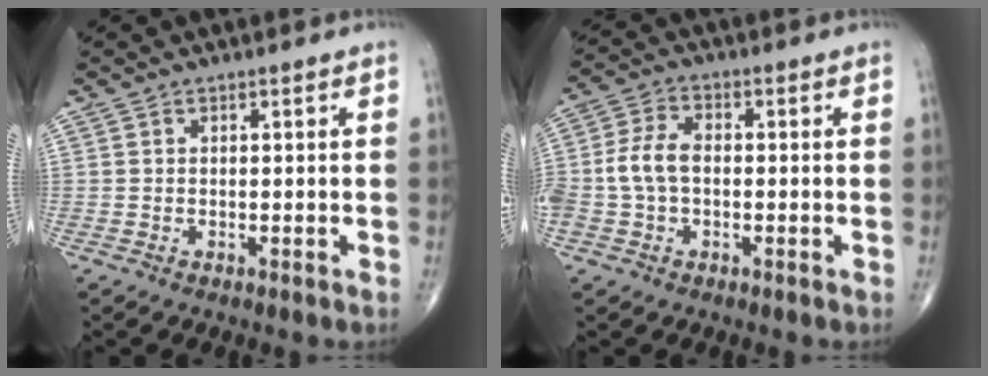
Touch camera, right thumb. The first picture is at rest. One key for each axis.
{"total": 7.0, "fx": -0.7, "fy": 4.5, "fz": 5.3, "tx": -0.118, "ty": 0.019, "tz": -0.019}